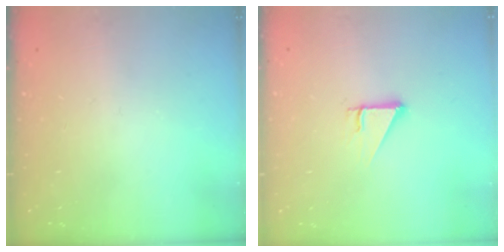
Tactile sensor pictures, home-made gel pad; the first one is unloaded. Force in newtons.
{"total": 2.5, "press": 2.5, "slide": 0.1}